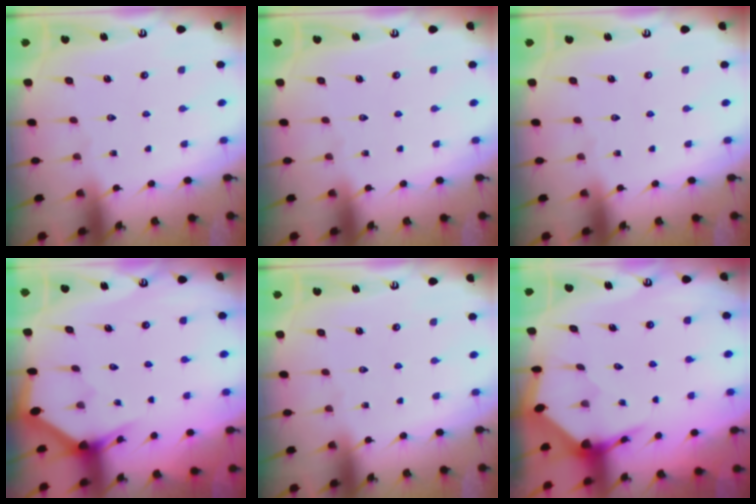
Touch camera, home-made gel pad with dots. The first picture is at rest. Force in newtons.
{"total": 0.0}
{"total": 0.0}
{"total": 3.1, "press": 3.1, "slide": 0.2}
{"total": 0.0}
{"total": 3.7, "press": 3.6, "slide": 0.4}